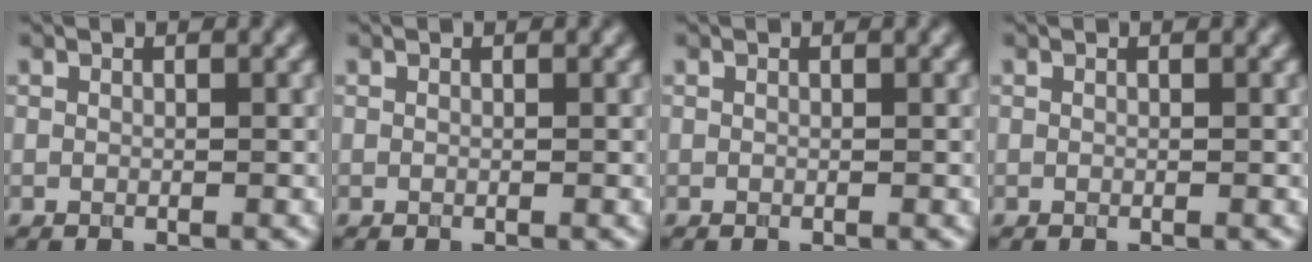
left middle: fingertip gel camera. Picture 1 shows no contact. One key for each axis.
{"total": 0.0}
{"total": 0.0}
{"total": 0.0}